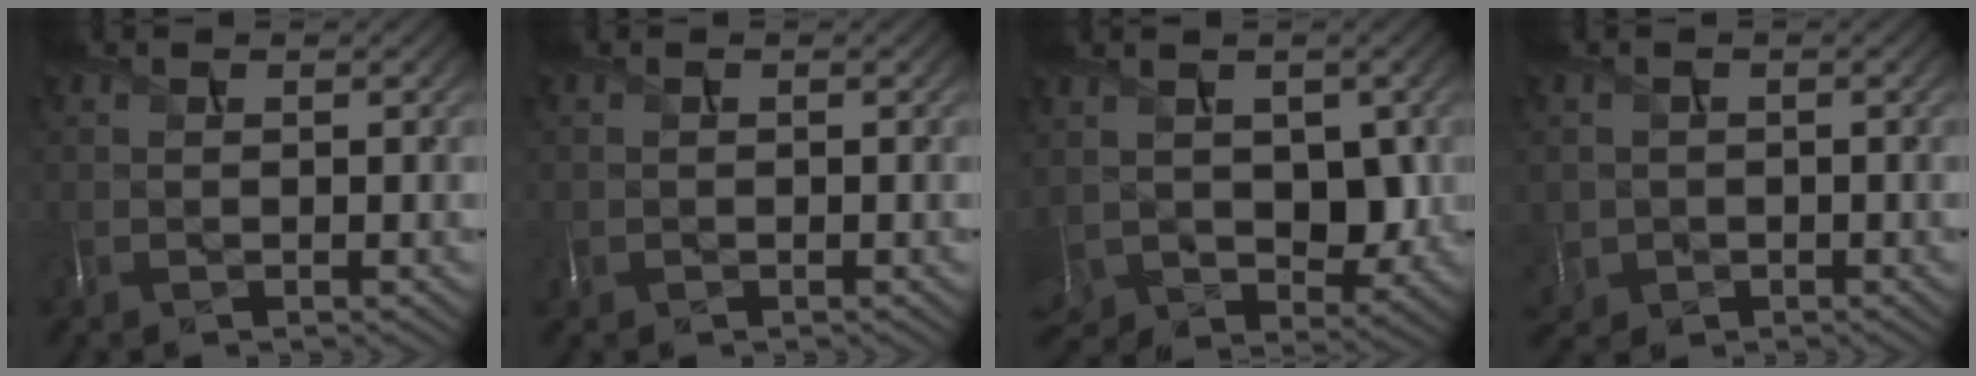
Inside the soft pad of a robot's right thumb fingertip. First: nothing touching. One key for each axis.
{"total": 0.8, "fx": -0.3, "fy": 0.5, "fz": -0.5, "tx": 0.008, "ty": -0.007, "tz": -0.002}
{"total": 8.4, "fx": 0.2, "fy": 6.1, "fz": 5.7, "tx": -0.141, "ty": -0.031, "tz": 0.023}
{"total": 2.2, "fx": -0.3, "fy": 2.1, "fz": -0.6, "tx": 0.000, "ty": -0.011, "tz": -0.005}